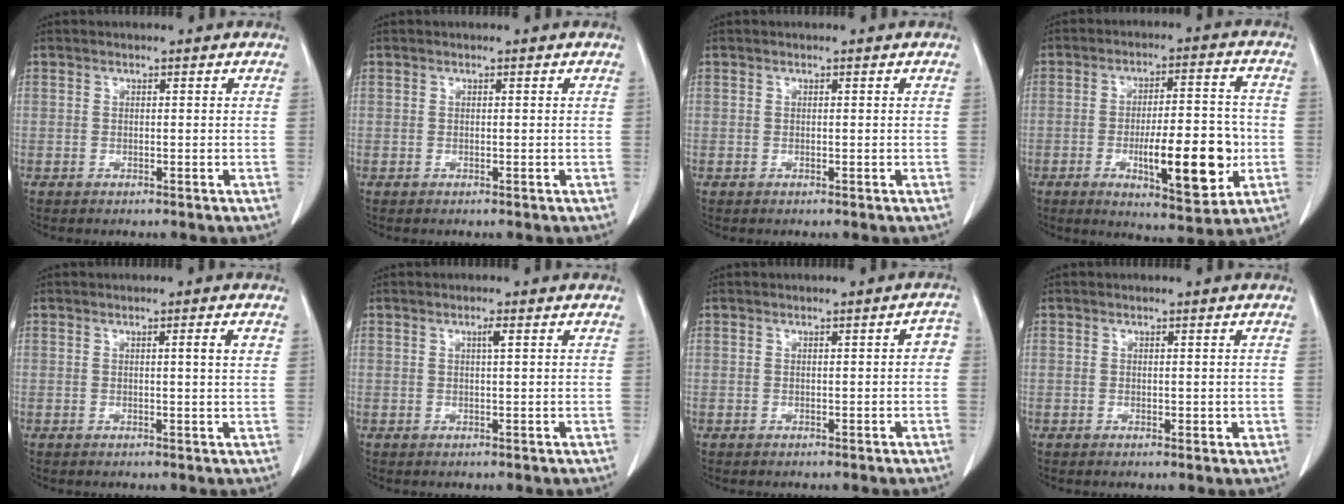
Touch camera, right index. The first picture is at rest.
{"total": 0.0}
{"total": 0.0}
{"total": 13.5, "force": [-3.3, 3.6, 12.6], "torque": [-0.187, 0.004, -0.041]}
{"total": 2.1, "force": [0.7, -0.3, 2.0], "torque": [-0.030, 0.000, 0.009]}
{"total": 1.1, "force": [0.4, -0.1, 1.1], "torque": [-0.019, 0.002, 0.007]}
{"total": 1.8, "force": [-0.1, 0.6, 1.7], "torque": [-0.009, 0.006, -0.003]}
{"total": 0.9, "force": [0.1, 0.8, 0.5], "torque": [-0.003, 0.002, 0.005]}